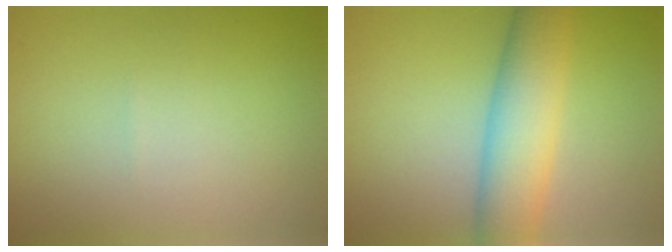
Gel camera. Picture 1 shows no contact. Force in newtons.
{"total": 6.3, "press": 6.3, "slide": 0.1}